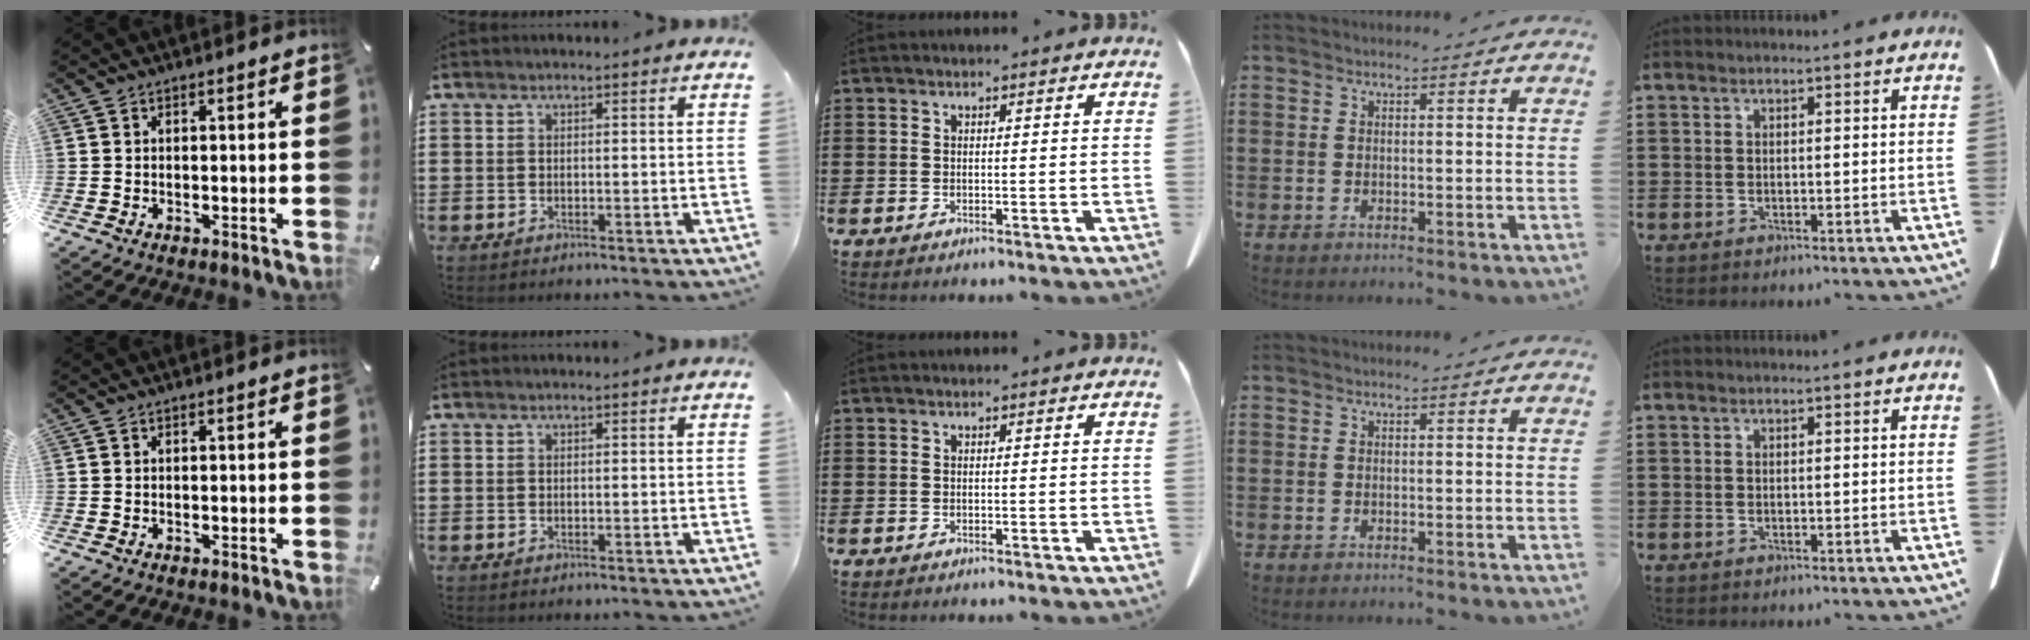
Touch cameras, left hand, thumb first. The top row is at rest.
{}